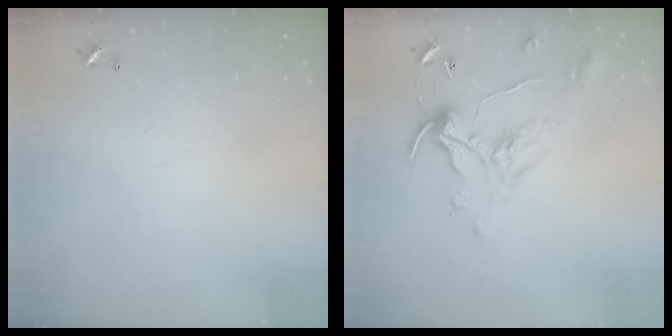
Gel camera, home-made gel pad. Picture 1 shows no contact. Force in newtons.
{"total": 1.1, "press": 0.8, "slide": 0.9}